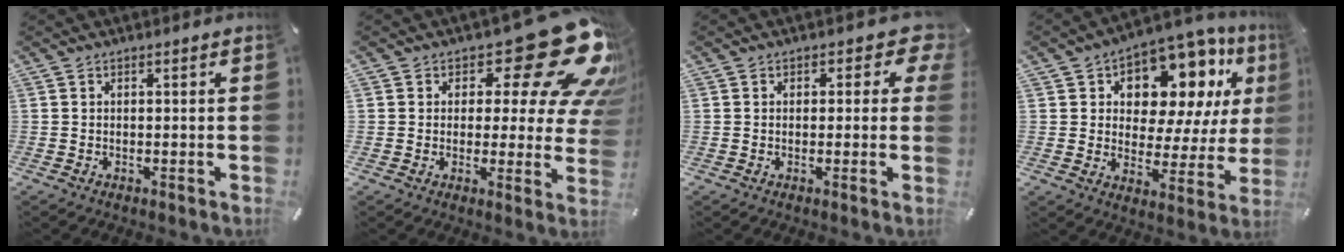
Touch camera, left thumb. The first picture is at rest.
{"total": 21.7, "force": [11.8, 9.2, 15.8], "torque": [-0.206, -0.076, 0.192]}
{"total": 5.4, "force": [2.0, 3.7, 3.4], "torque": [-0.030, -0.013, 0.030]}
{"total": 13.0, "force": [8.2, 7.7, 6.6], "torque": [-0.100, -0.072, 0.141]}